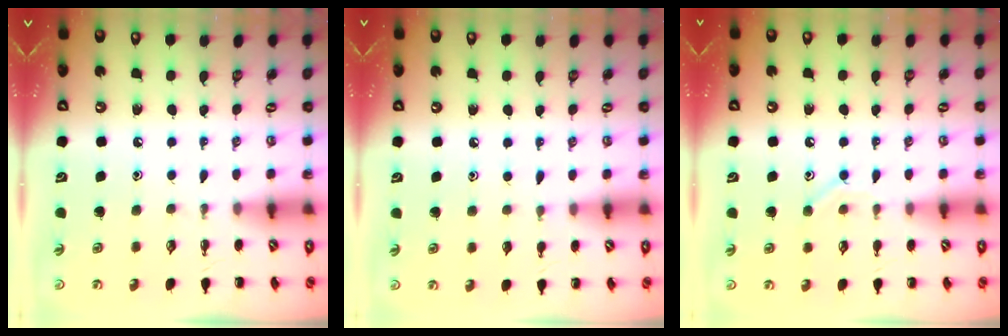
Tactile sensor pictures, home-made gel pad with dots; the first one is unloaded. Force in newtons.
{"total": 4.4, "press": 4.1, "slide": 1.6}
{"total": 7.9, "press": 7.8, "slide": 1.4}